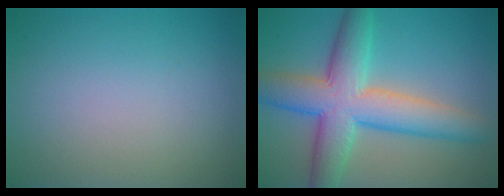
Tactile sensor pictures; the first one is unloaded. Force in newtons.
{"total": 8.9, "press": 8.9, "slide": 0.3}